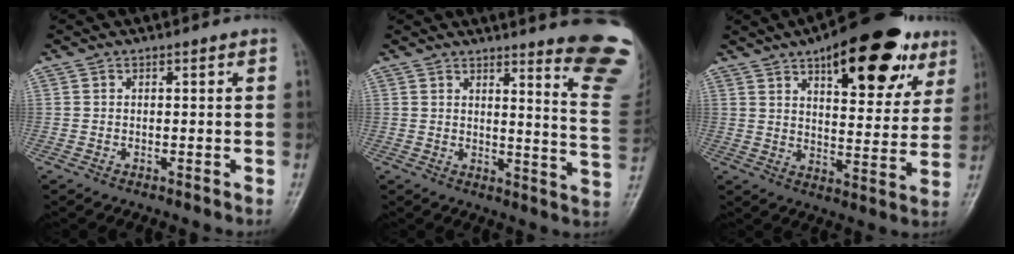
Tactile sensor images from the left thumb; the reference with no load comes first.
{"total": 15.0, "force": [12.0, 0.8, 8.9], "torque": [-0.086, -0.127, 0.129]}
{"total": 22.5, "force": [12.3, 9.3, 16.4], "torque": [-0.187, -0.028, 0.177]}